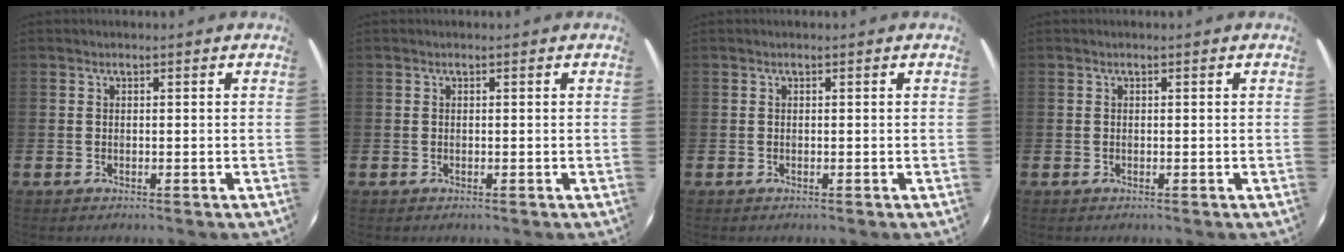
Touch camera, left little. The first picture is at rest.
{"total": 0.0}
{"total": 0.0}
{"total": 0.0}